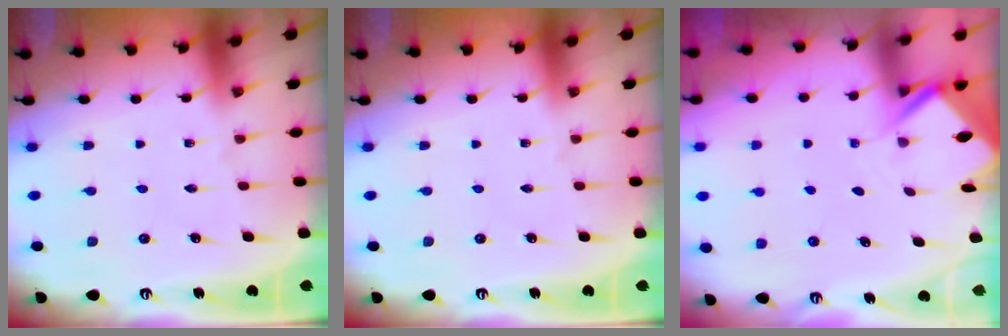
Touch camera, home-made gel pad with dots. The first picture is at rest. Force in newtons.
{"total": 0.0}
{"total": 2.9, "press": 2.9, "slide": 0.3}